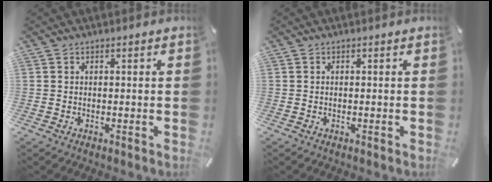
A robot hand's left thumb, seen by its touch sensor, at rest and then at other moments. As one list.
[{"total": 0.0}]